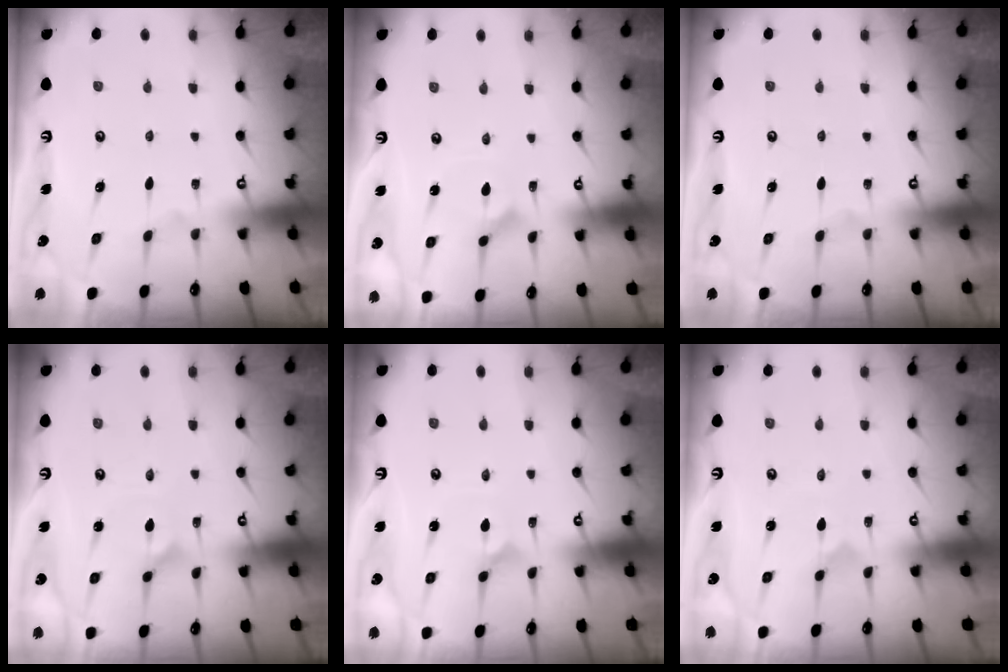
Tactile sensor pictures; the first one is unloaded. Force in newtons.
{"total": 2.8, "press": 2.8, "slide": 0.3}
{"total": 0.0}
{"total": 1.4, "press": 1.3, "slide": 0.6}
{"total": 2.3, "press": 2.3, "slide": 0.1}
{"total": 0.0}